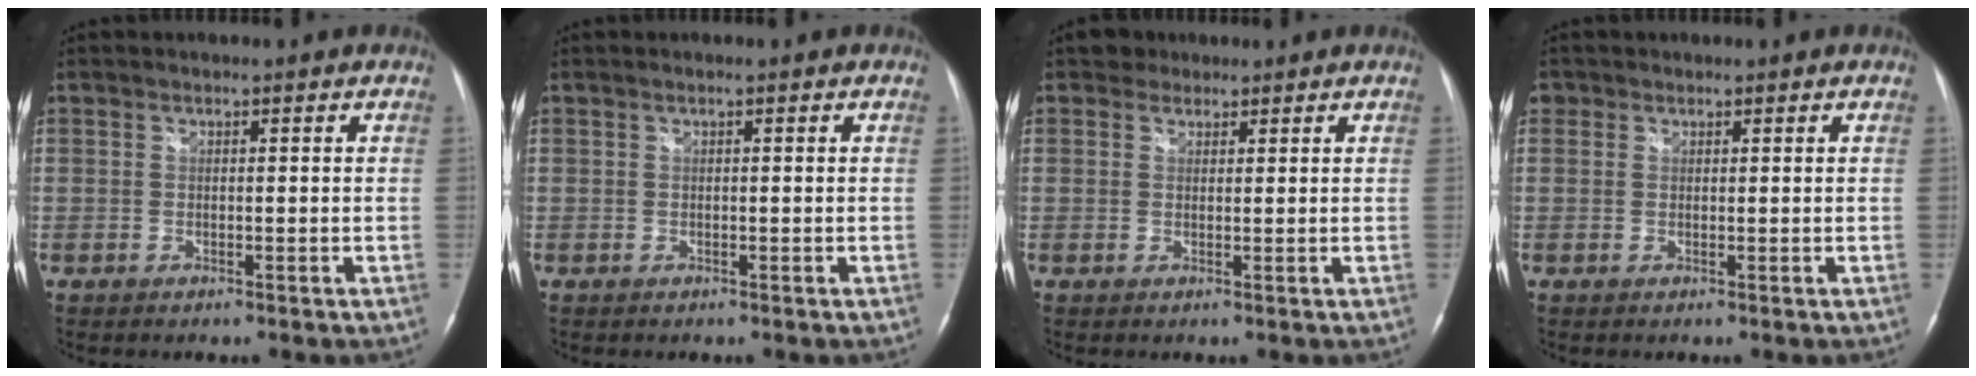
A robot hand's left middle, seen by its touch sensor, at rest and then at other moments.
{"total": 0.0}
{"total": 2.0, "force": [1.5, 1.4, -0.1], "torque": [0.001, 0.009, 0.020]}
{"total": 1.4, "force": [0.7, 1.2, 0.1], "torque": [0.007, 0.005, 0.010]}